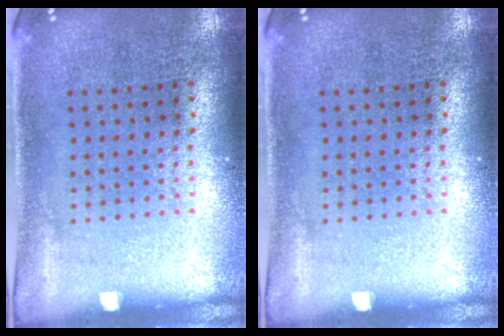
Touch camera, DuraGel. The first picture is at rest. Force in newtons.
{"total": 0.0}